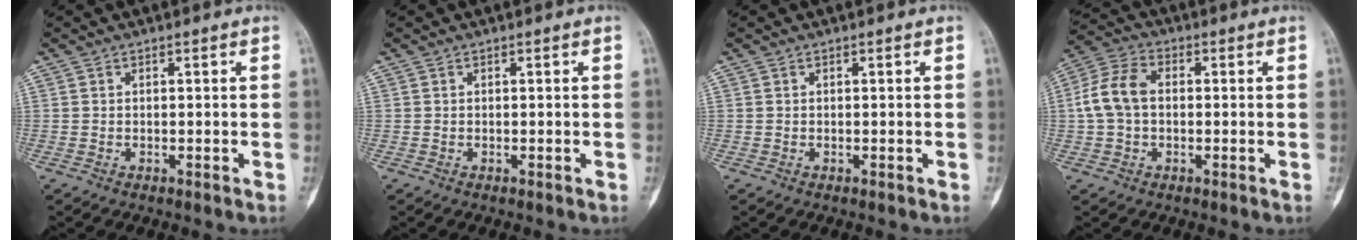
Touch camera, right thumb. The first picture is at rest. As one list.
[{"total": 0.0}, {"total": 0.0}, {"total": 8.2, "force": [0.1, 5.7, 6.0], "torque": [-0.125, 0.026, -0.006]}]